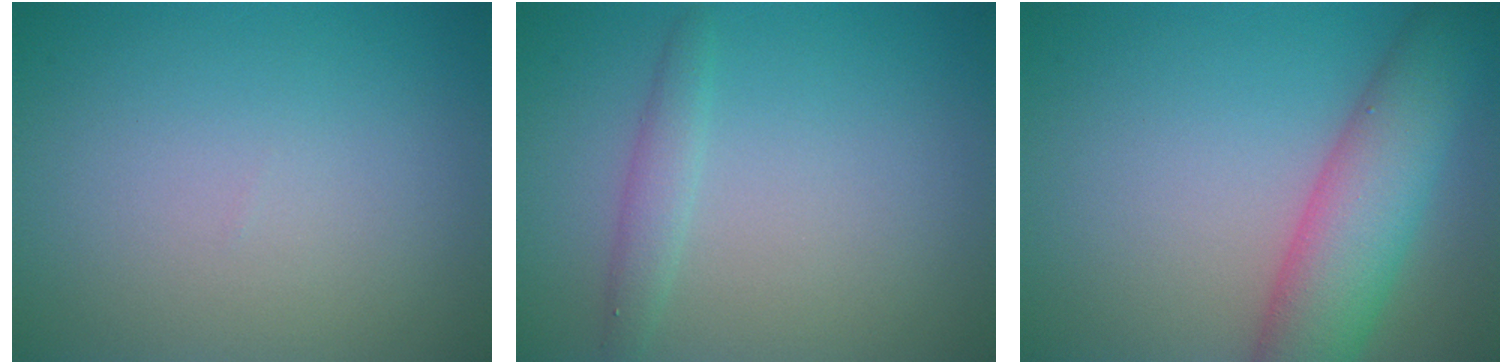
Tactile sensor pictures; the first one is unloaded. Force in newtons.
{"total": 1.6, "press": 1.6, "slide": 0.1}
{"total": 7.2, "press": 7.2, "slide": 0.3}